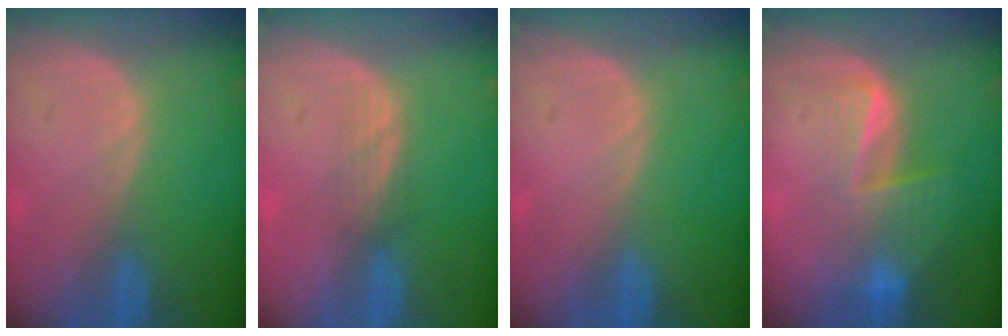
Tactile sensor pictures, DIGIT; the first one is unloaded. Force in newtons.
{"total": 2.1, "press": 2.1, "slide": 0.3}
{"total": 0.0}
{"total": 6.8, "press": 6.3, "slide": 2.4}